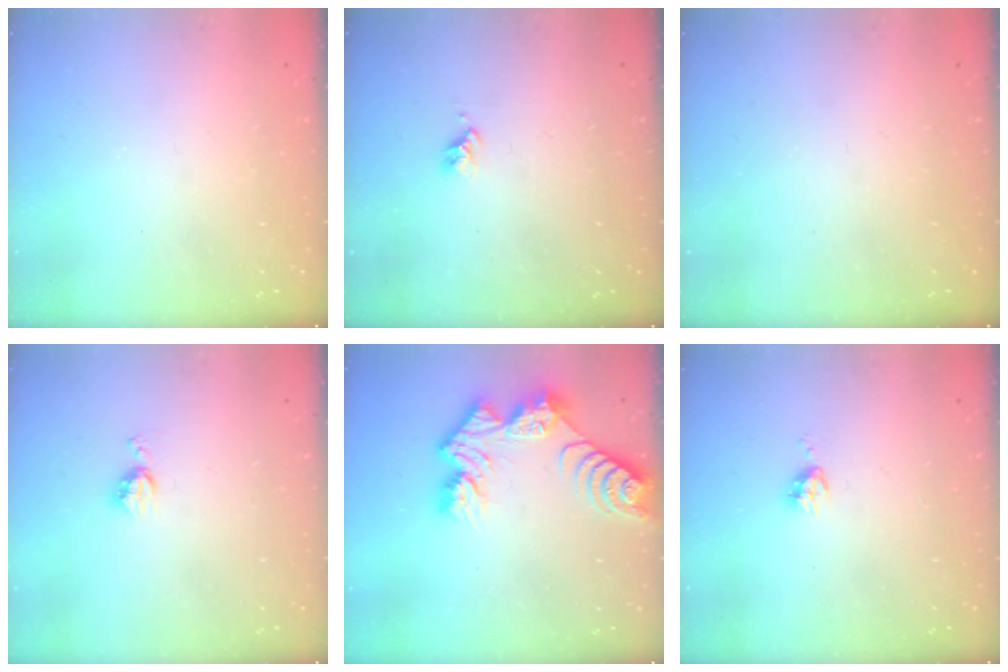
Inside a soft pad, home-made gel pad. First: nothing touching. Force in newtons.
{"total": 2.7, "press": 2.7, "slide": 0.3}
{"total": 0.0}
{"total": 4.5, "press": 4.4, "slide": 0.5}
{"total": 12.0, "press": 12.0, "slide": 1.0}
{"total": 4.8, "press": 4.8, "slide": 0.6}